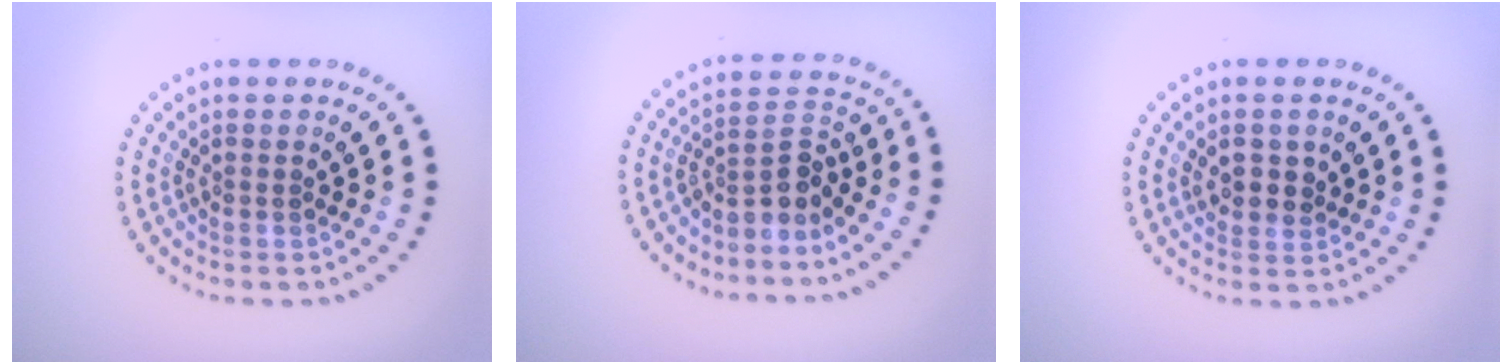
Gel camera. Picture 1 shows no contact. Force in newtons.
{"total": 2.9, "press": 2.1, "slide": 2.0}
{"total": 1.9, "press": 1.7, "slide": 0.7}